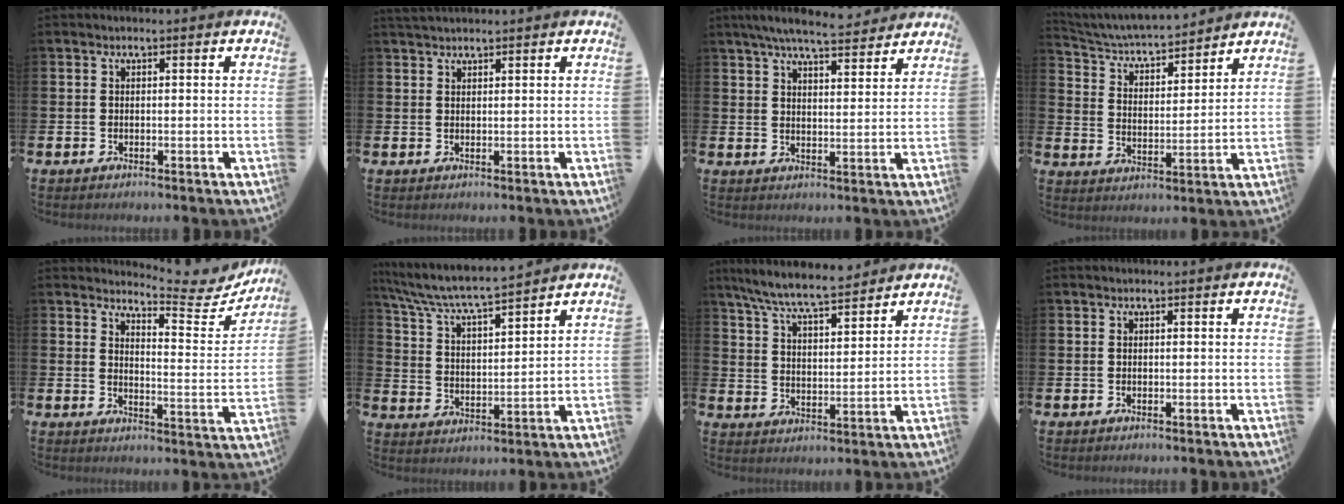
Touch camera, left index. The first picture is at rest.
{"total": 1.7, "force": [1.7, 0.3, 0.3], "torque": [-0.002, -0.001, 0.029]}
{"total": 6.6, "force": [6.2, 0.7, 2.2], "torque": [-0.051, -0.028, 0.109]}
{"total": 5.1, "force": [4.9, 0.8, 1.1], "torque": [-0.051, -0.040, 0.080]}
{"total": 5.7, "force": [5.5, 0.5, 1.2], "torque": [-0.020, -0.050, 0.087]}
{"total": 6.7, "force": [6.3, 0.3, 2.2], "torque": [-0.075, -0.044, 0.106]}
{"total": 7.8, "force": [7.3, 0.5, 2.6], "torque": [-0.081, -0.037, 0.132]}
{"total": 0.0}